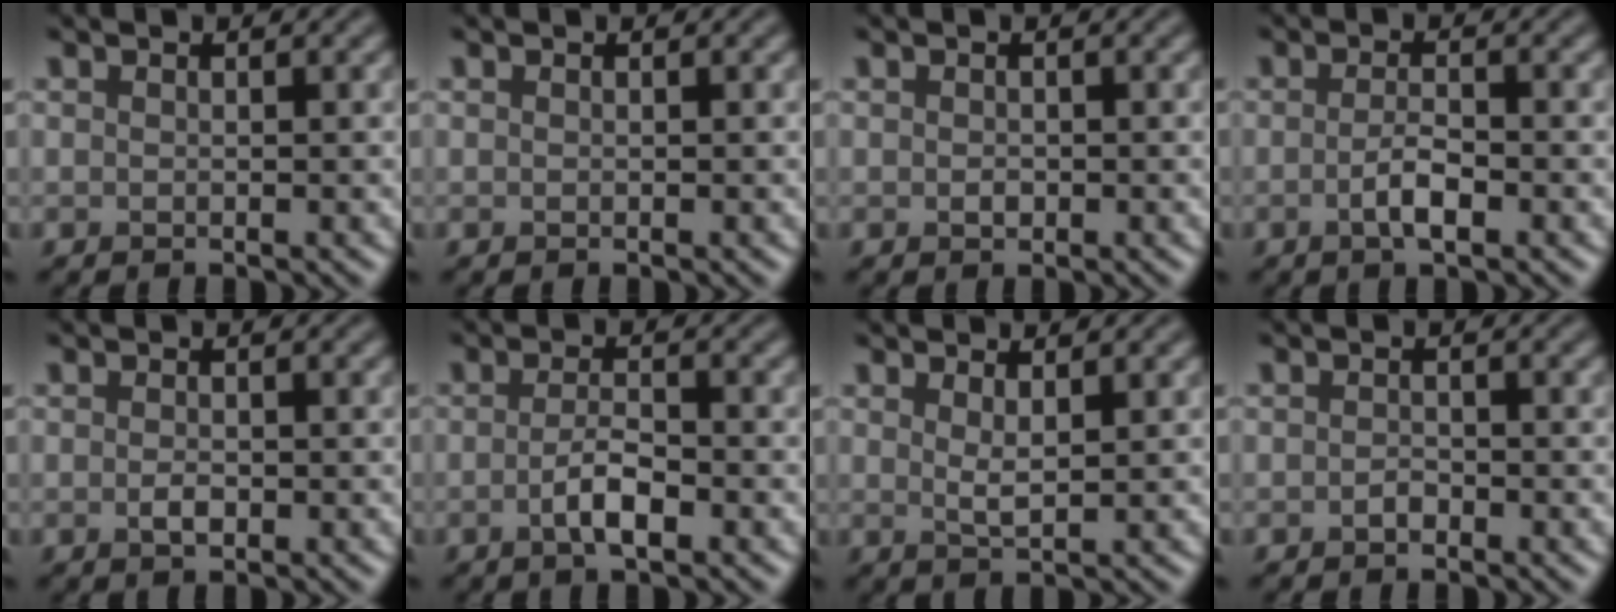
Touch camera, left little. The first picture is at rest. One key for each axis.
{"total": 0.0}
{"total": 0.7, "fx": -0.1, "fy": 0.5, "fz": 0.4, "tx": -0.006, "ty": -0.003, "tz": -0.001}
{"total": 2.1, "fx": -0.7, "fy": 0.6, "fz": 1.9, "tx": -0.037, "ty": 0.001, "tz": -0.016}
{"total": 1.1, "fx": -0.3, "fy": 0.6, "fz": 0.9, "tx": -0.019, "ty": -0.001, "tz": -0.006}
{"total": 2.6, "fx": -0.9, "fy": 0.8, "fz": 2.3, "tx": -0.045, "ty": 0.002, "tz": -0.021}
{"total": 1.5, "fx": 1.0, "fy": 0.3, "fz": 1.1, "tx": -0.022, "ty": -0.006, "tz": 0.019}
{"total": 0.8, "fx": -0.5, "fy": 0.5, "fz": 0.5, "tx": -0.009, "ty": -0.001, "tz": -0.009}